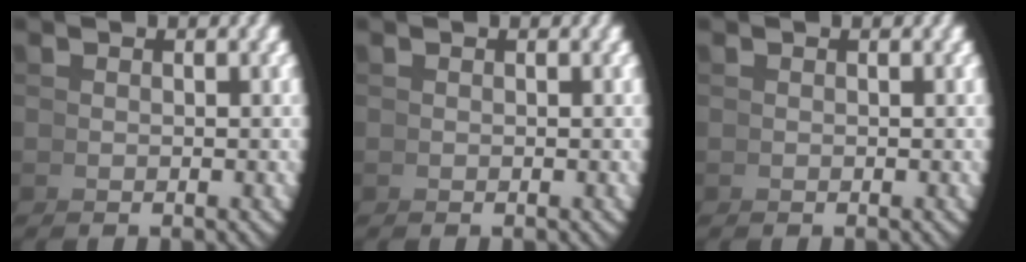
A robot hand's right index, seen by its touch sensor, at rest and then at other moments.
{"total": 0.0}
{"total": 0.0}